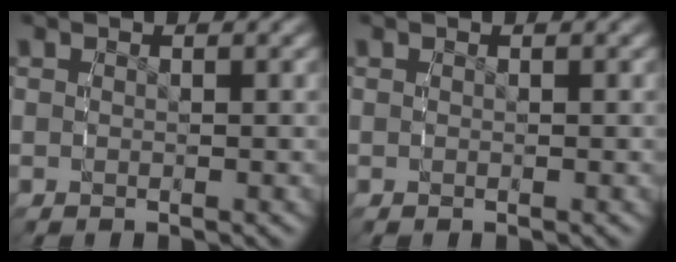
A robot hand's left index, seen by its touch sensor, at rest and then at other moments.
{"total": 0.0}